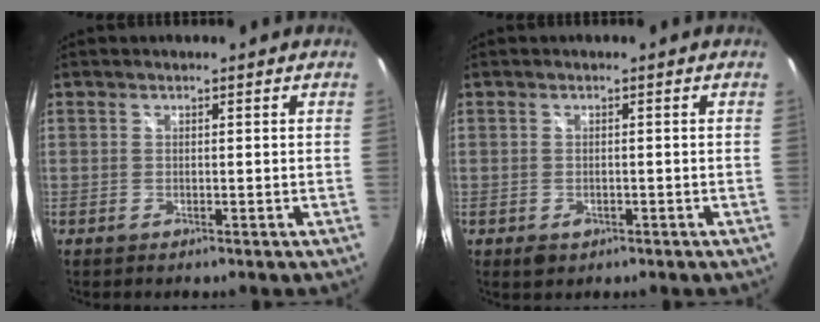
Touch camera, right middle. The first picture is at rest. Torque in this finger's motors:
{"motor_torque": [0.25, -0.23, 0.13, 0.03]}